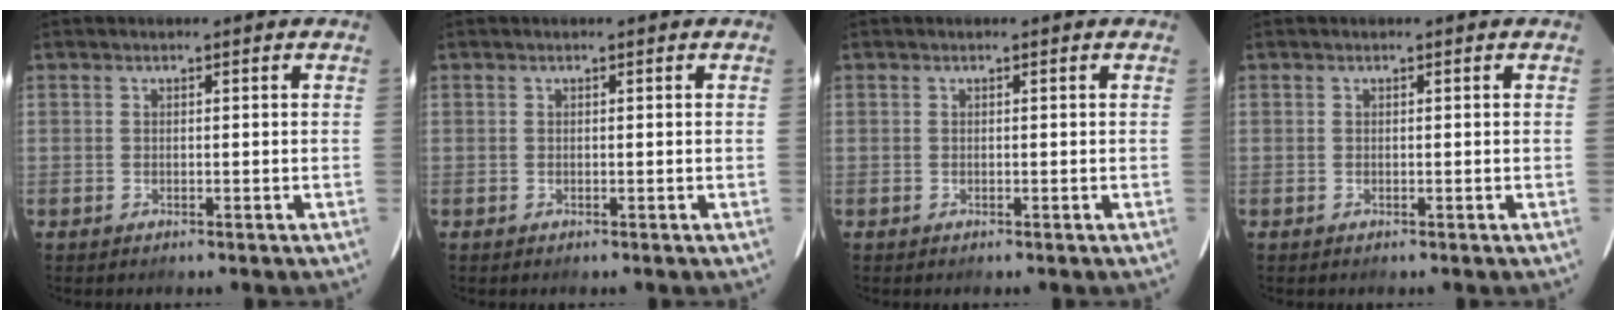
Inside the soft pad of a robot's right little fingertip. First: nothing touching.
{"total": 0.0}
{"total": 0.0}
{"total": 0.0}